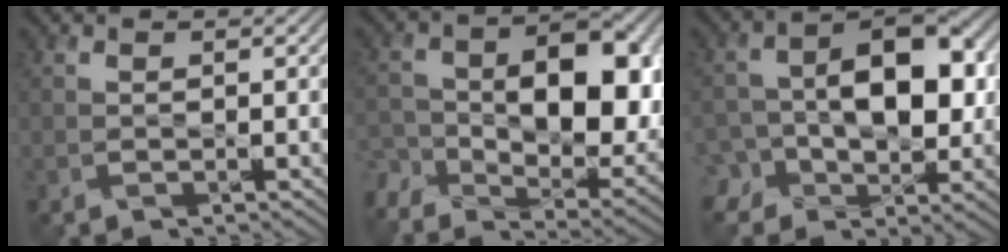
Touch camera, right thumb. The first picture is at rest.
{"total": 14.8, "force": [-2.5, 9.0, 11.5], "torque": [-0.191, -0.020, -0.025]}
{"total": 10.7, "force": [-0.9, 7.1, 7.9], "torque": [-0.113, 0.014, -0.024]}